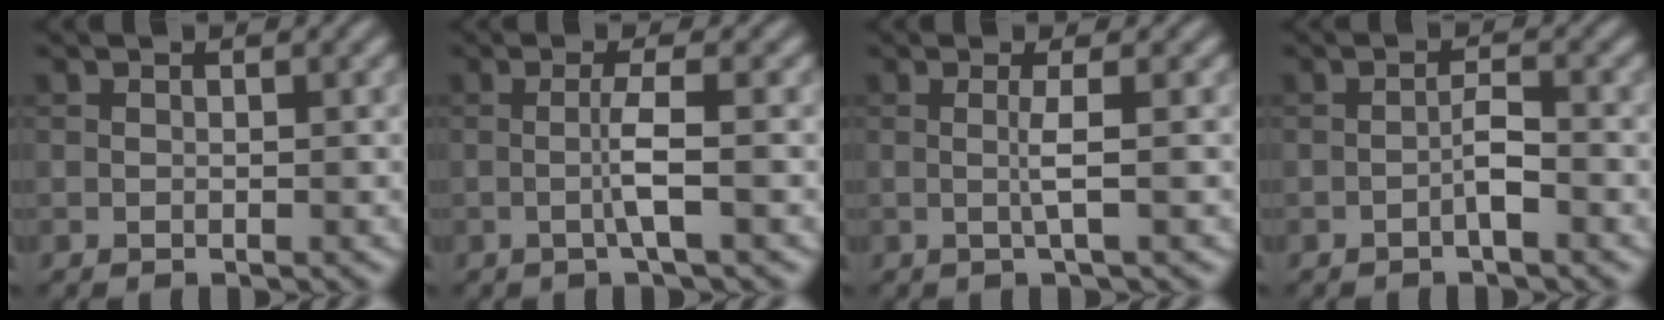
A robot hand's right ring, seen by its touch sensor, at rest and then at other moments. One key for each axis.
{"total": 2.6, "fx": -0.2, "fy": 0.2, "fz": 2.6, "tx": -0.051, "ty": -0.005, "tz": -0.007}
{"total": 1.9, "fx": 0.0, "fy": 0.2, "fz": 1.8, "tx": -0.038, "ty": -0.002, "tz": -0.005}
{"total": 1.6, "fx": -0.7, "fy": 0.3, "fz": 1.5, "tx": -0.027, "ty": 0.005, "tz": -0.013}